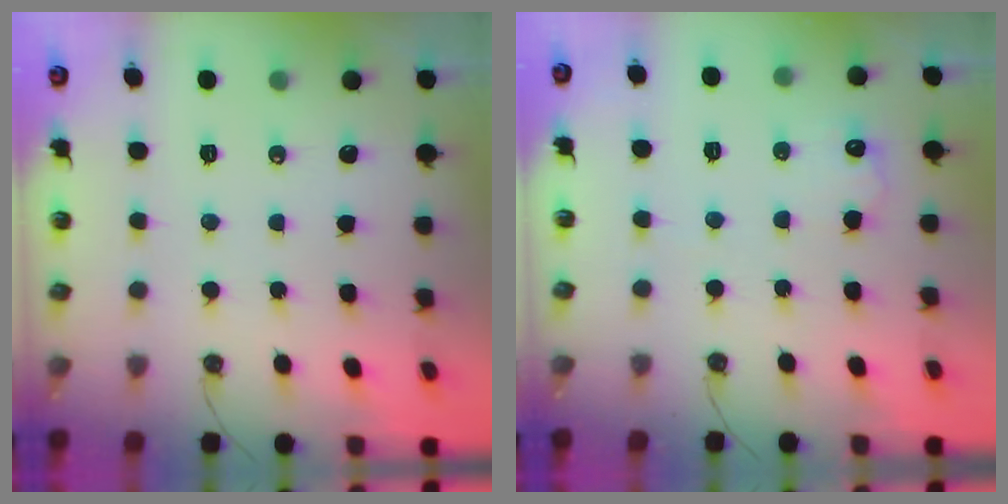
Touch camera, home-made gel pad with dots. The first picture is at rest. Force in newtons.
{"total": 6.9, "press": 6.9, "slide": 0.4}